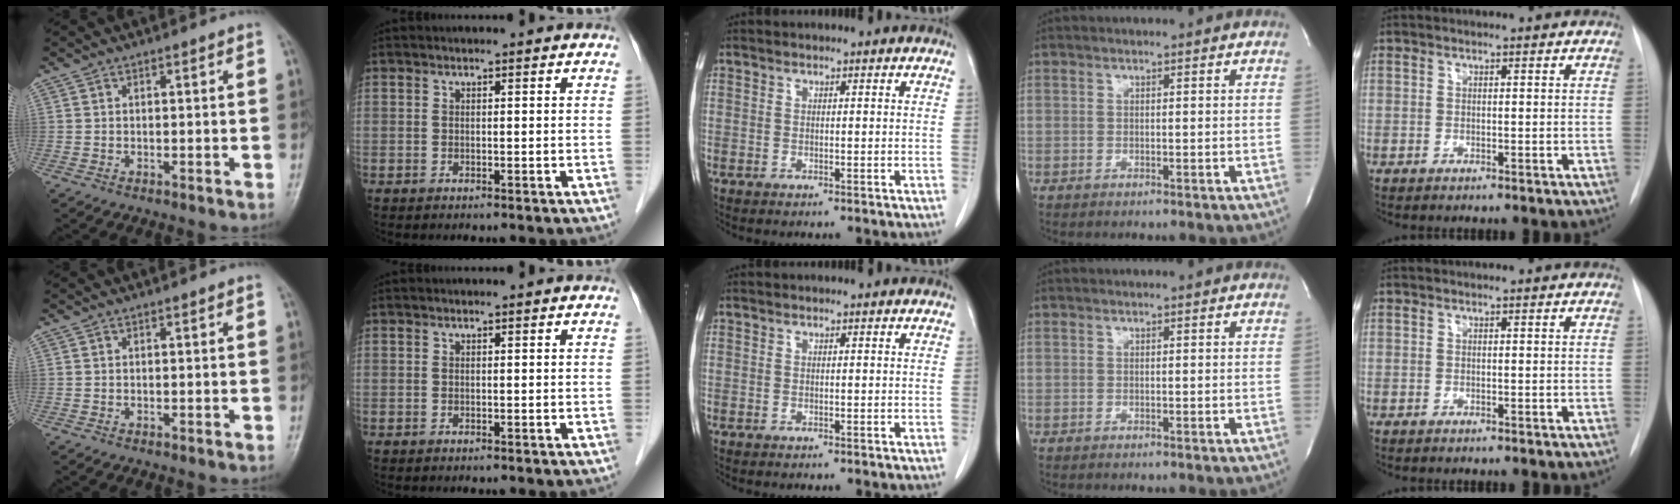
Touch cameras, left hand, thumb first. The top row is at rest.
{}